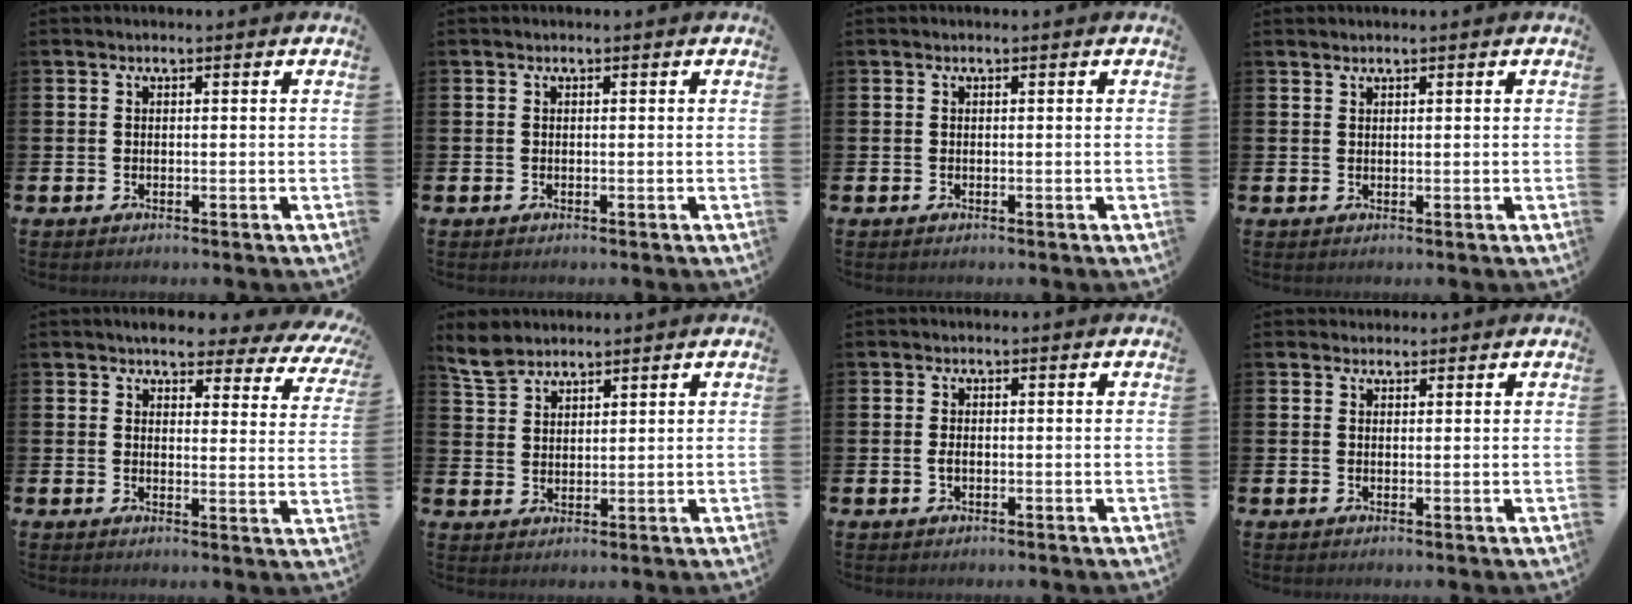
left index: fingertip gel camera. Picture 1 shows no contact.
{"total": 0.0}
{"total": 0.0}
{"total": 0.8, "force": [0.8, 0.1, -0.2], "torque": [0.007, 0.000, 0.014]}
{"total": 4.6, "force": [4.1, 1.6, 1.3], "torque": [-0.031, -0.029, 0.068]}
{"total": 5.0, "force": [4.6, 1.6, 1.1], "torque": [-0.032, -0.016, 0.086]}
{"total": 1.2, "force": [-0.1, 0.7, 0.9], "torque": [-0.021, 0.004, -0.002]}
{"total": 1.4, "force": [1.2, 0.6, -0.2], "torque": [0.014, 0.001, 0.020]}